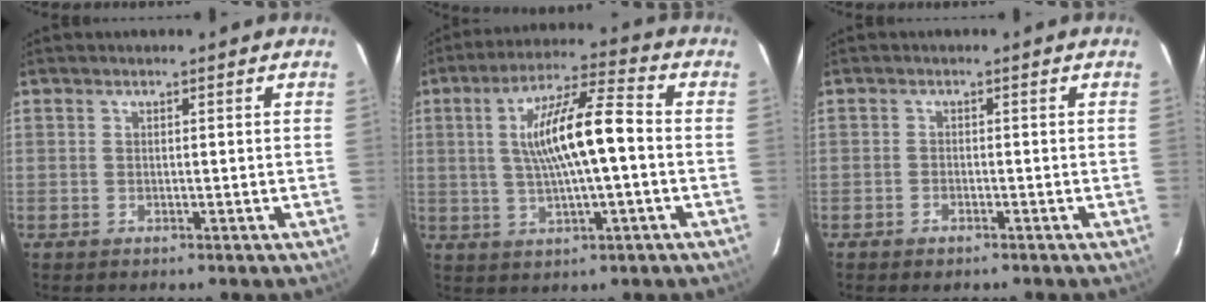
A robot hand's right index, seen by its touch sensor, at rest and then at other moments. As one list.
[{"total": 12.7, "force": [0.0, 2.2, 12.5], "torque": [-0.224, 0.013, 0.004]}, {"total": 1.5, "force": [-1.2, 0.8, 0.5], "torque": [-0.015, 0.000, -0.022]}]